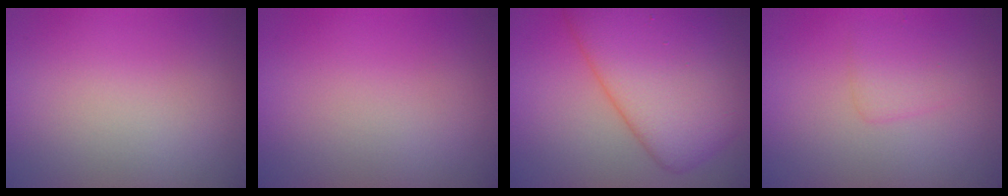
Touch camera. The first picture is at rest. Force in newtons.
{"total": 0.0}
{"total": 9.9, "press": 9.9, "slide": 0.3}
{"total": 1.9, "press": 1.9, "slide": 0.1}